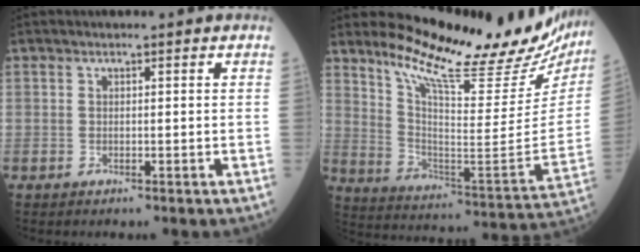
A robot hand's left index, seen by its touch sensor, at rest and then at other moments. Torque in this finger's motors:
{"motor_torque": [1.00, -1.14, 0.38, 0.09]}